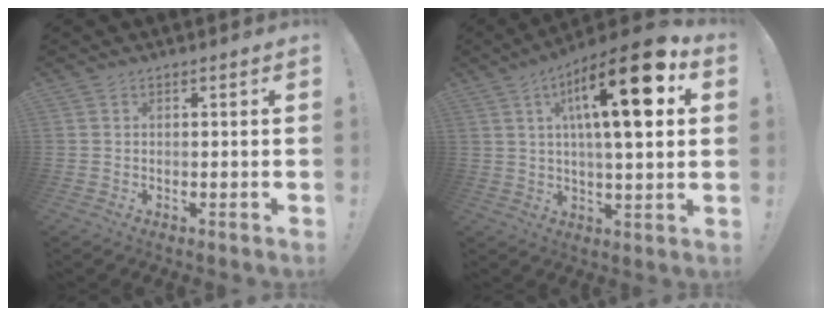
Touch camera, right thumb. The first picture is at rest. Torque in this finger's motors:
{"motor_torque": [1.54, 3.46, 0.41, 0.26, 0.52]}